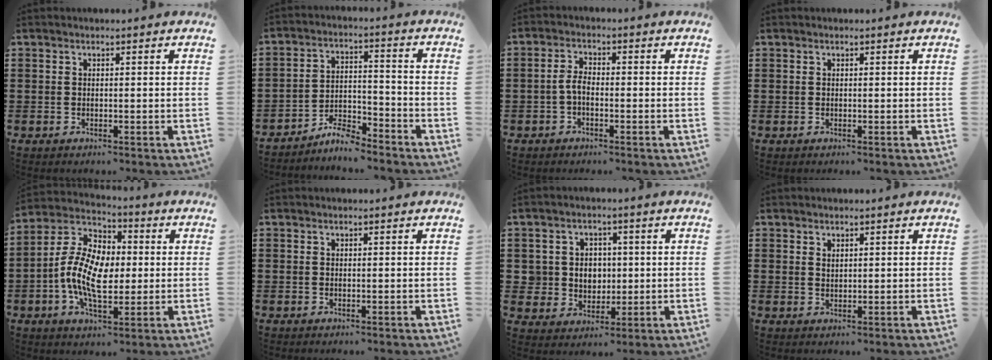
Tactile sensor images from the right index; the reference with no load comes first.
{"total": 5.6, "force": [-5.2, 1.1, 1.9], "torque": [-0.038, 0.010, -0.100]}
{"total": 2.7, "force": [-1.1, 1.2, 2.2], "torque": [-0.057, -0.001, -0.026]}
{"total": 0.0}
{"total": 11.2, "force": [-1.2, 6.7, 8.9], "torque": [-0.213, 0.000, -0.027]}
{"total": 0.0}
{"total": 4.8, "force": [0.5, 4.6, 1.4], "torque": [-0.049, 0.016, 0.007]}
{"total": 1.0, "force": [0.8, 0.5, 0.2], "torque": [-0.006, 0.003, 0.016]}